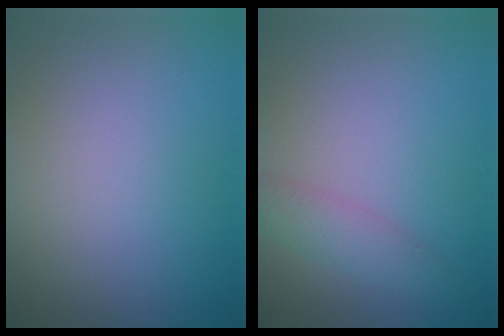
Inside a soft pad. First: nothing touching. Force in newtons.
{"total": 2.2, "press": 2.2, "slide": 0.1}